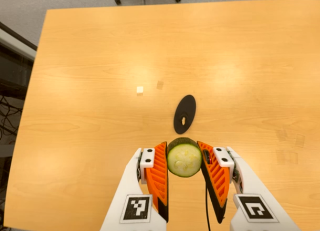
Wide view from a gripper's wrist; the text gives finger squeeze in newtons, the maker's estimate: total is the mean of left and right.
{"total": 9.8, "left": 9.0, "right": 10.7}